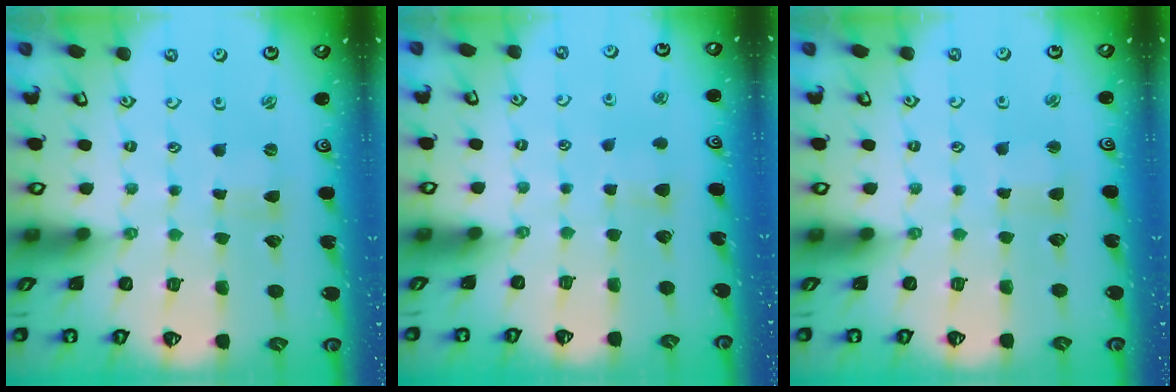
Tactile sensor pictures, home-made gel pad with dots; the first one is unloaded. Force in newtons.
{"total": 4.0, "press": 3.9, "slide": 0.4}
{"total": 3.0, "press": 2.9, "slide": 0.6}